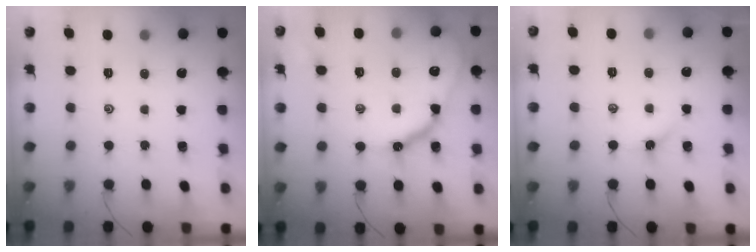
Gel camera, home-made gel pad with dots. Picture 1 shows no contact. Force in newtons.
{"total": 13.1, "press": 13.1, "slide": 0.7}
{"total": 2.7, "press": 2.6, "slide": 0.5}